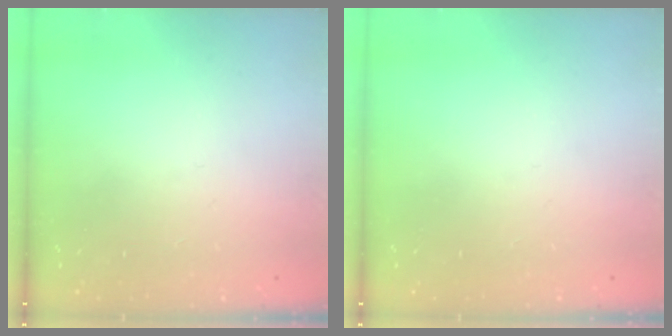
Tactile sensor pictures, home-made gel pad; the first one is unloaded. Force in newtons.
{"total": 0.0}